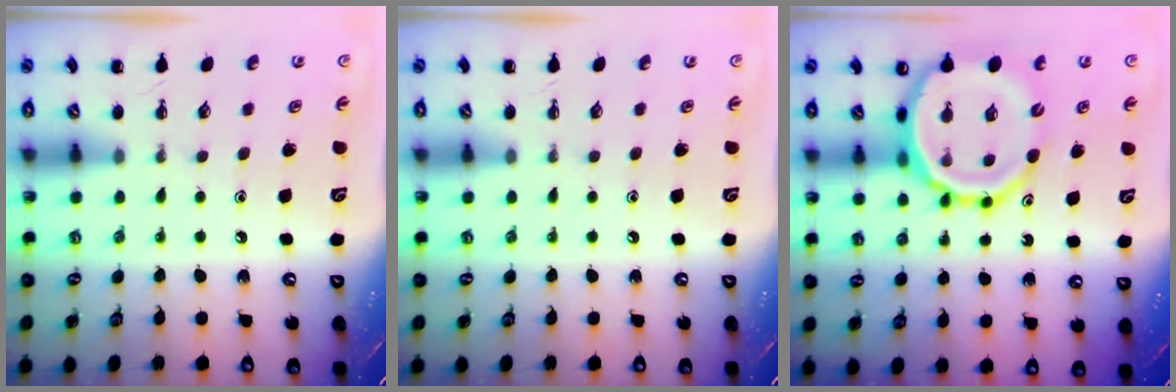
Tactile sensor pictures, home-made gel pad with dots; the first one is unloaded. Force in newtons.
{"total": 0.0}
{"total": 17.3, "press": 16.9, "slide": 3.8}